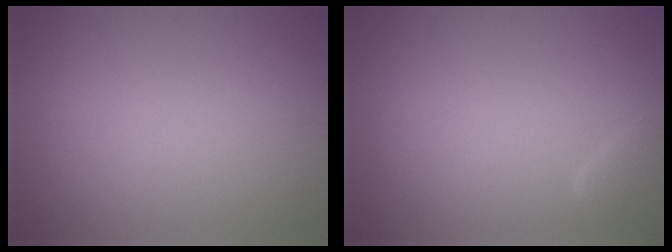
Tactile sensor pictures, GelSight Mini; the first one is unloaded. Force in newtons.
{"total": 1.7, "press": 1.7, "slide": 0.1}